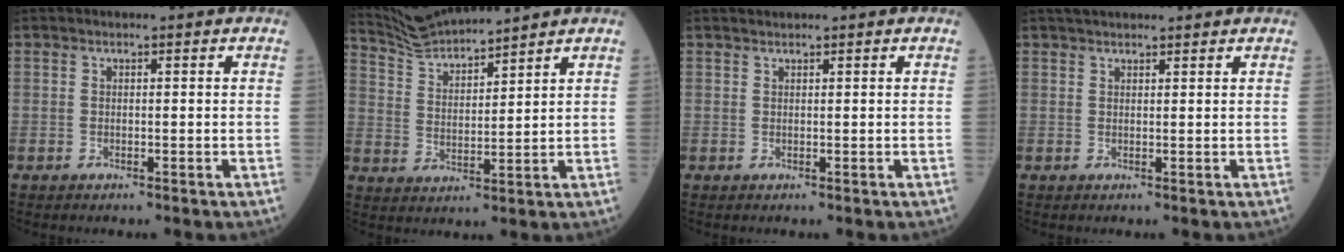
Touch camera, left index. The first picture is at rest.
{"total": 8.1, "force": [7.9, -1.0, 1.2], "torque": [-0.043, 0.012, 0.169]}
{"total": 0.0}
{"total": 5.1, "force": [4.6, 0.9, 2.1], "torque": [-0.027, 0.037, 0.069]}